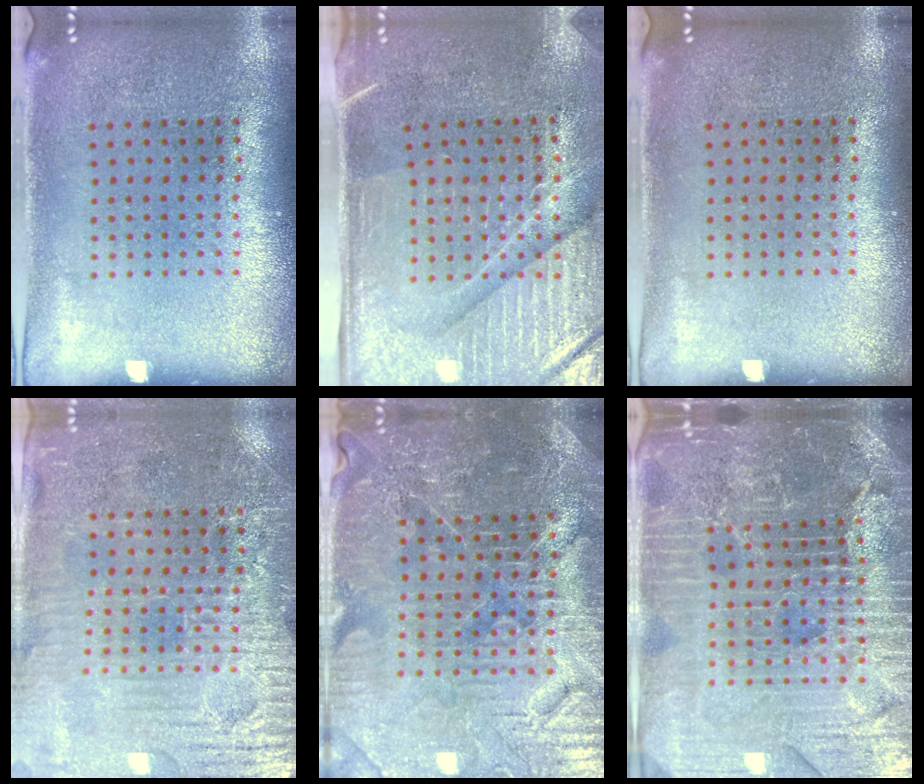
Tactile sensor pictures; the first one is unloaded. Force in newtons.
{"total": 4.4, "press": 3.9, "slide": 2.1}
{"total": 0.0}
{"total": 3.6, "press": 3.4, "slide": 1.2}
{"total": 4.6, "press": 4.4, "slide": 1.3}
{"total": 5.7, "press": 5.1, "slide": 2.4}